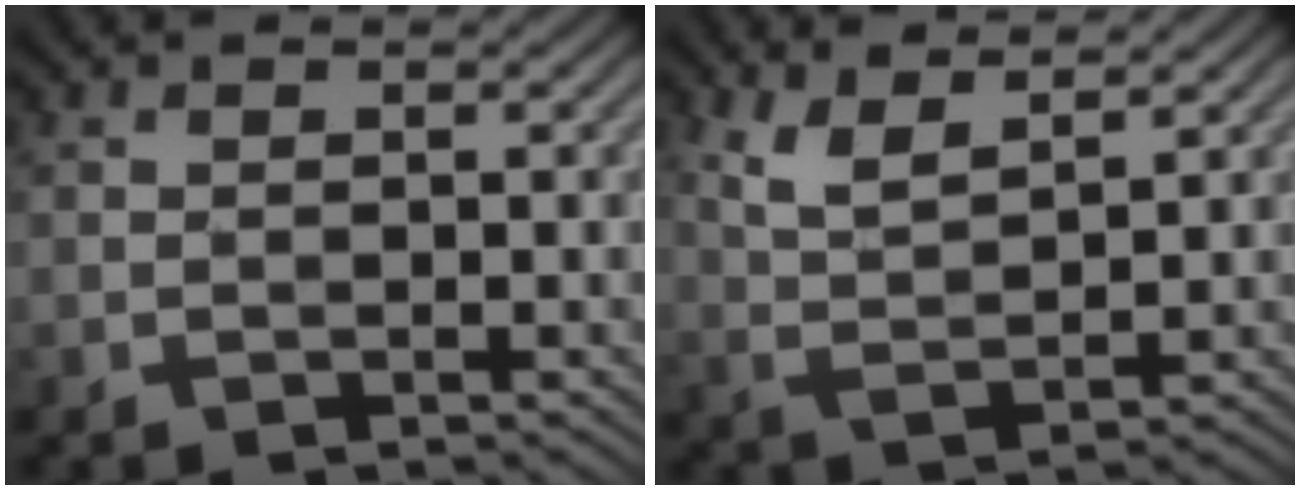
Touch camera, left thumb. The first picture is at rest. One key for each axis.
{"total": 5.0, "fx": 3.6, "fy": 1.1, "fz": 3.3, "tx": -0.087, "ty": 0.001, "tz": 0.080}